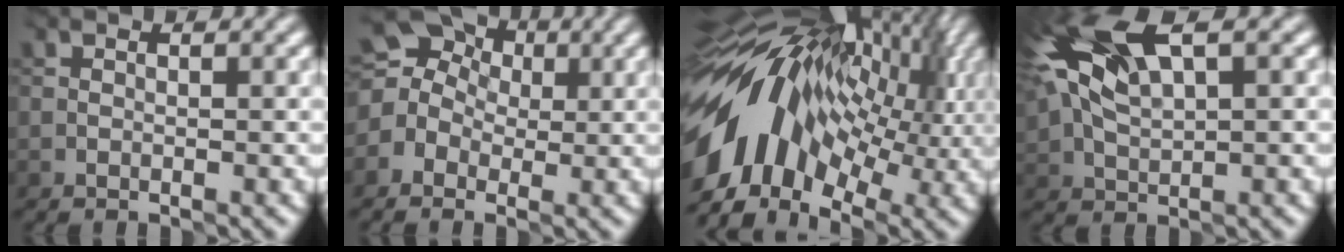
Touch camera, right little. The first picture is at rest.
{"total": 5.7, "force": [1.5, 4.8, 2.6], "torque": [-0.033, 0.030, -0.014]}
{"total": 14.9, "force": [-0.8, 8.6, 12.1], "torque": [-0.211, 0.032, -0.029]}
{"total": 12.5, "force": [4.5, 6.3, 9.7], "torque": [-0.221, 0.007, 0.092]}